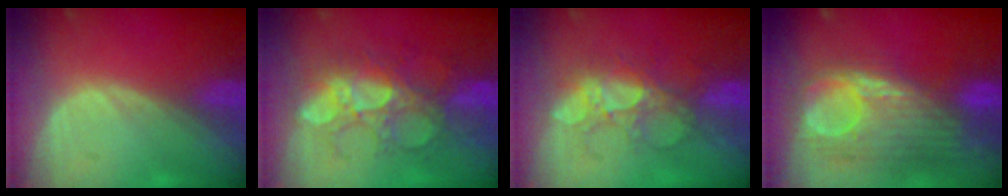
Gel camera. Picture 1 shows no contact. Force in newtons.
{"total": 9.1, "press": 9.0, "slide": 1.8}
{"total": 6.8, "press": 6.6, "slide": 1.6}
{"total": 11.2, "press": 10.4, "slide": 4.1}